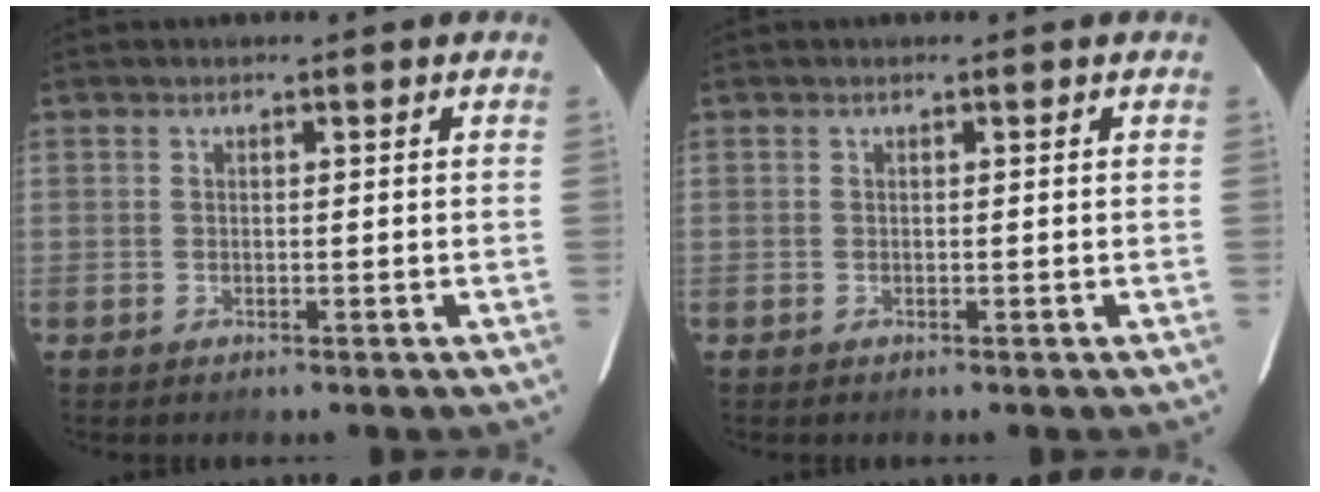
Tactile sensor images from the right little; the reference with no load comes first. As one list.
[{"total": 0.0}]